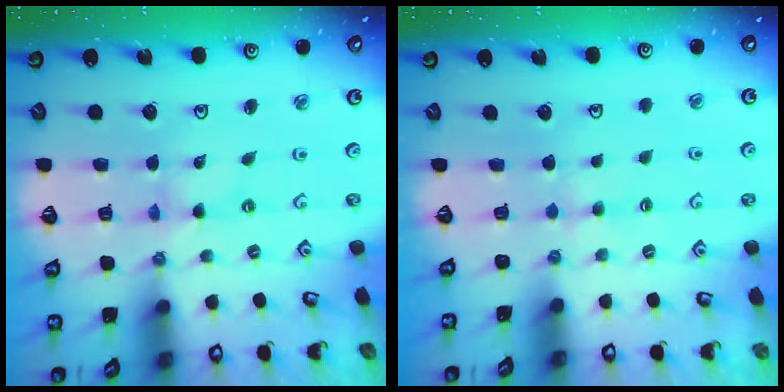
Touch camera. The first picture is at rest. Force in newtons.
{"total": 2.7, "press": 2.7, "slide": 0.6}